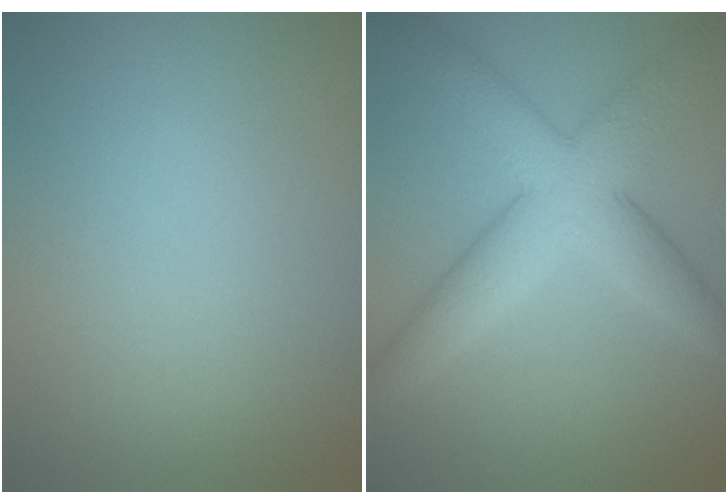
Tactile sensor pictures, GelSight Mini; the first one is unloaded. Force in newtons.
{"total": 7.2, "press": 7.2, "slide": 0.1}